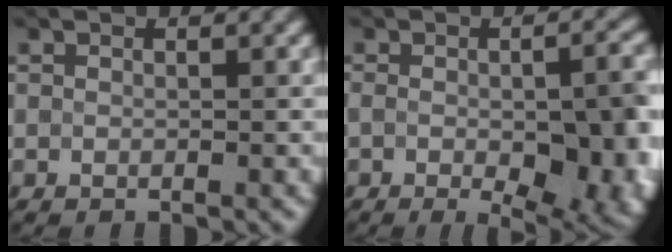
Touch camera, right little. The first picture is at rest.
{"total": 11.6, "force": [-2.0, 5.3, 10.2], "torque": [-0.103, -0.018, -0.012]}